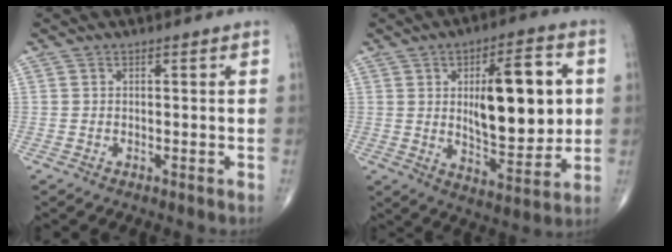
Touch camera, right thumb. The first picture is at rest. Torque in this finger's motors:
{"motor_torque": [2.01, 2.53, 0.37, -0.01, 0.13]}